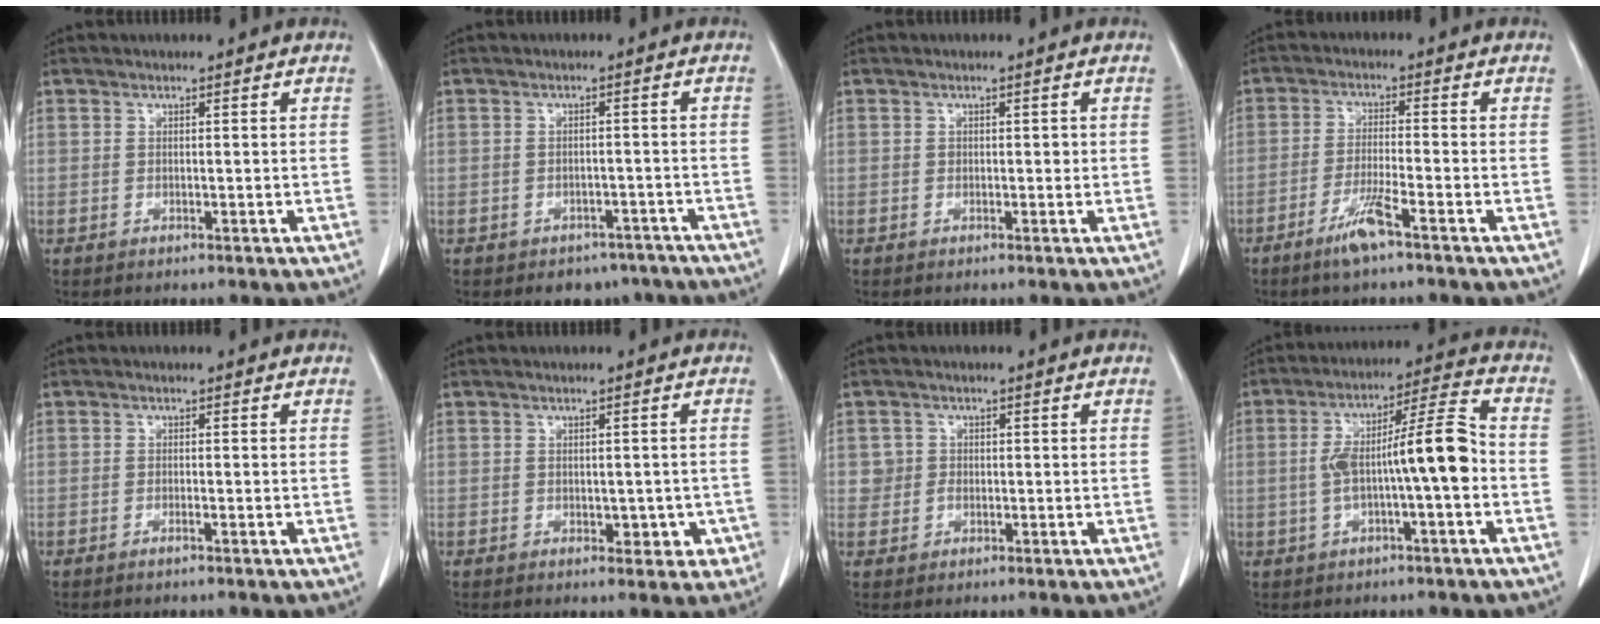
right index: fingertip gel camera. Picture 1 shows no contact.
{"total": 5.6, "force": [-4.4, 3.4, 0.8], "torque": [0.011, 0.018, -0.056]}
{"total": 1.0, "force": [0.0, 0.7, 0.7], "torque": [-0.008, 0.003, 0.001]}
{"total": 5.3, "force": [-3.4, -0.1, 4.0], "torque": [-0.080, -0.008, -0.068]}
{"total": 0.6, "force": [-0.4, -0.1, 0.4], "torque": [-0.009, 0.000, -0.006]}
{"total": 1.9, "force": [-0.4, 1.2, 1.4], "torque": [-0.015, 0.004, 0.001]}
{"total": 2.0, "force": [0.1, 2.0, 0.1], "torque": [0.006, 0.005, -0.001]}
{"total": 11.1, "force": [-1.6, 0.9, 11.0], "torque": [-0.188, 0.031, -0.030]}